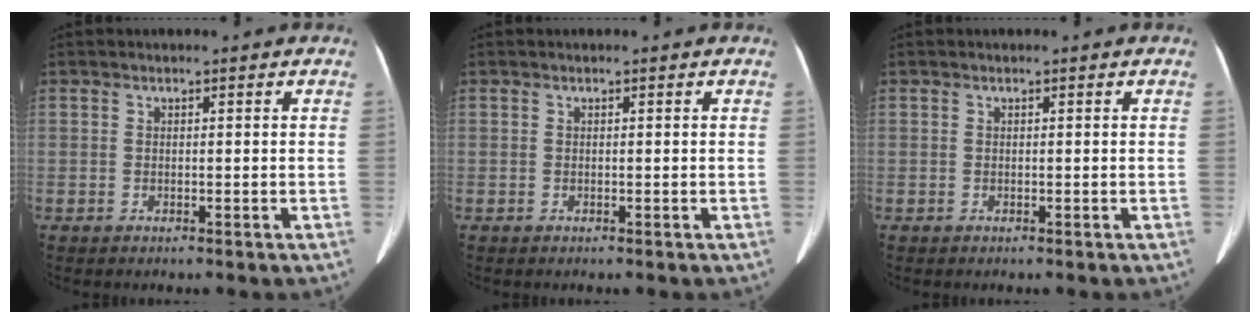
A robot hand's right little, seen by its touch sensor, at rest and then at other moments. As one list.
[{"total": 0.0}, {"total": 0.0}]